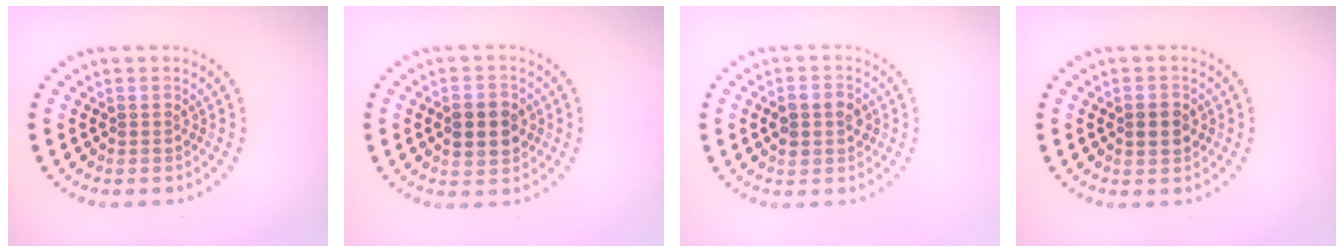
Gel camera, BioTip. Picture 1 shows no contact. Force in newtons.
{"total": 3.3, "press": 3.3, "slide": 0.2}
{"total": 2.8, "press": 2.8, "slide": 0.2}
{"total": 2.4, "press": 2.4, "slide": 0.1}